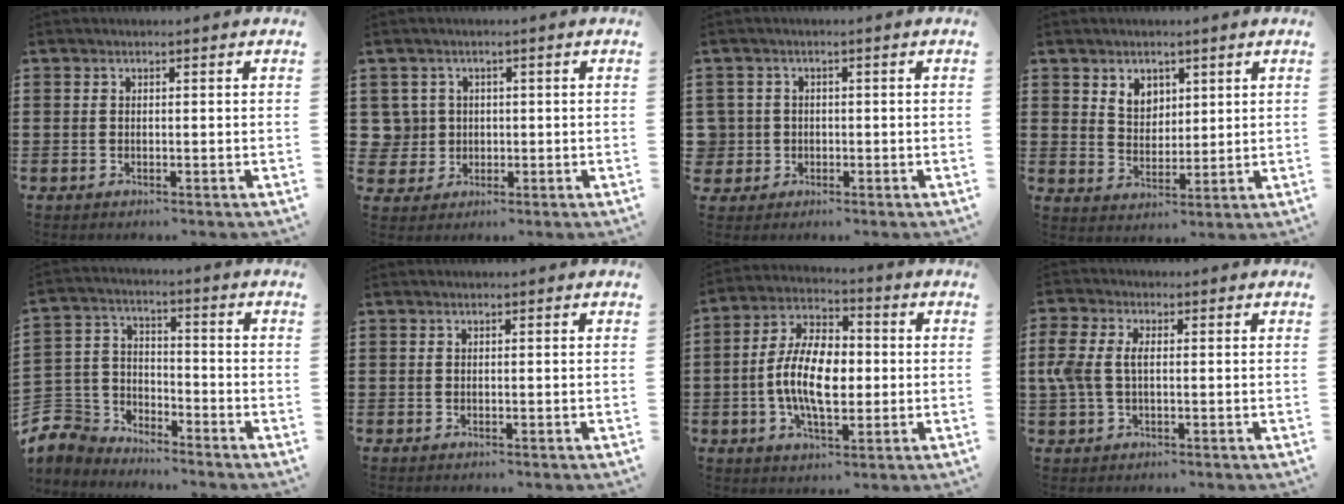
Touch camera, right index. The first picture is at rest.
{"total": 3.9, "force": [0.4, 3.8, 0.5], "torque": [-0.036, 0.011, 0.004]}
{"total": 2.7, "force": [-0.3, 2.7, 0.2], "torque": [-0.026, 0.006, -0.014]}
{"total": 4.2, "force": [2.8, 3.1, 0.9], "torque": [-0.031, 0.009, 0.051]}
{"total": 5.7, "force": [-4.9, 3.0, 0.0], "torque": [-0.042, -0.002, -0.109]}
{"total": 0.0}
{"total": 10.2, "force": [-1.2, 5.4, 8.6], "torque": [-0.193, 0.005, -0.028]}
{"total": 4.8, "force": [0.1, 2.8, 3.9], "torque": [-0.108, -0.003, -0.008]}